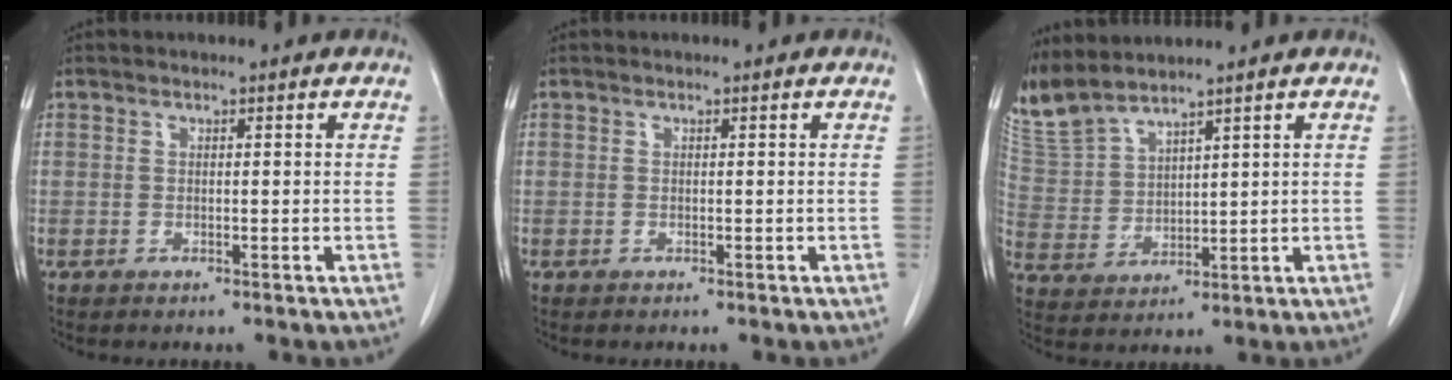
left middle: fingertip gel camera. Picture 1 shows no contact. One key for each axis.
{"total": 0.0}
{"total": 6.6, "fx": 6.5, "fy": 0.2, "fz": 1.5, "tx": -0.059, "ty": 0.008, "tz": 0.151}